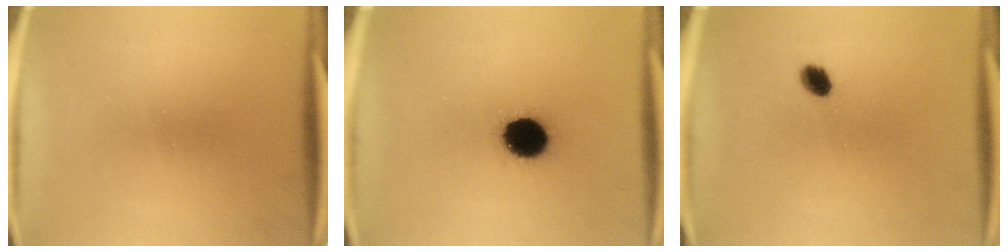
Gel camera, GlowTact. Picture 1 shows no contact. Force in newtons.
{"total": 12.0}
{"total": 2.9}